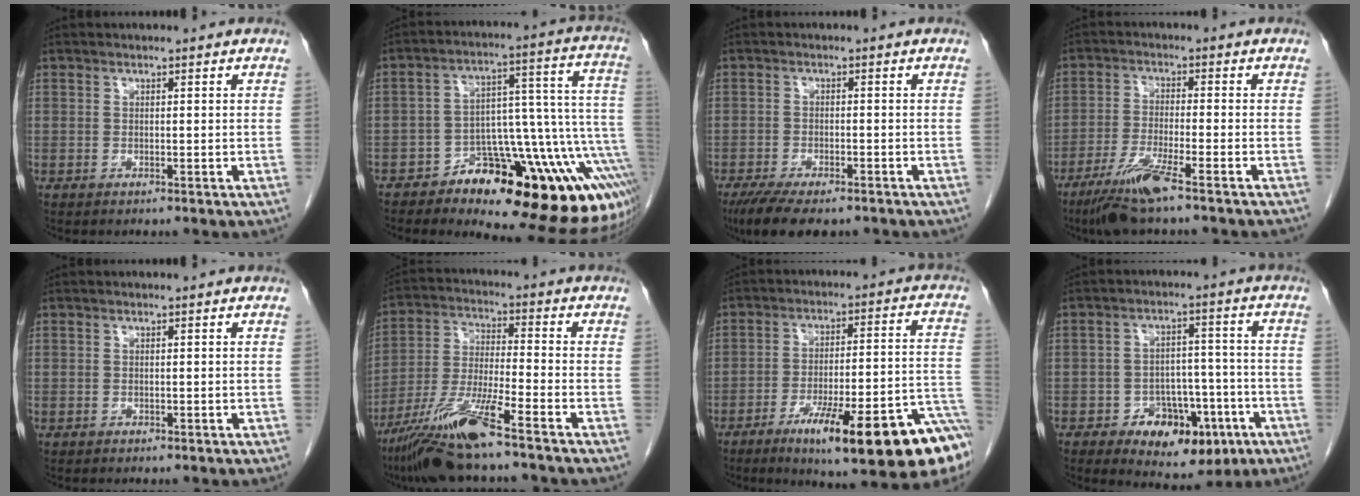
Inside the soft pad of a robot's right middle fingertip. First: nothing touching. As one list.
[{"total": 22.8, "force": [-12.0, 6.6, 18.2], "torque": [-0.128, 0.057, -0.158]}, {"total": 9.5, "force": [-7.2, 3.0, 5.4], "torque": [-0.086, -0.015, -0.109]}, {"total": 8.4, "force": [-5.9, -0.2, 6.0], "torque": [-0.114, -0.025, -0.107]}, {"total": 0.0}, {"total": 12.5, "force": [-8.7, 0.0, 9.0], "torque": [-0.185, -0.027, -0.162]}, {"total": 20.8, "force": [-12.3, 2.4, 16.6], "torque": [-0.163, 0.012, -0.180]}, {"total": 10.8, "force": [-5.1, 6.3, 7.1], "torque": [-0.091, 0.019, -0.065]}]